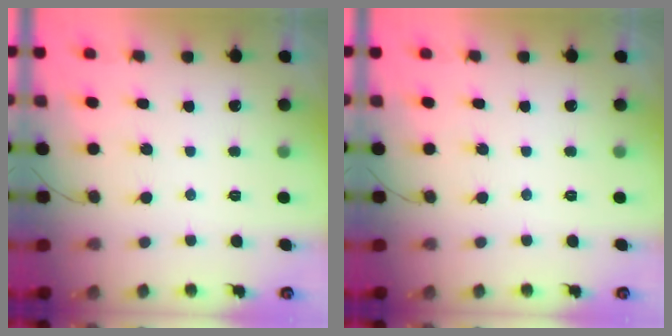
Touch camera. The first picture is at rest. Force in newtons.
{"total": 0.0}